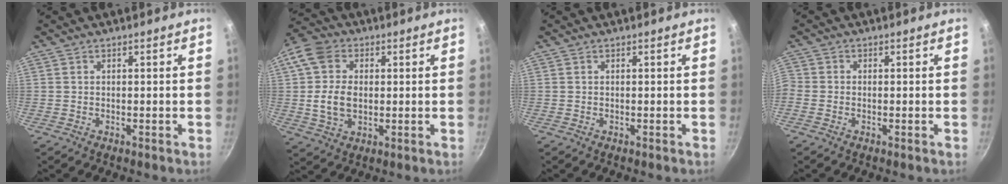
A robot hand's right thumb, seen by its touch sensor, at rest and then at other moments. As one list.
[{"total": 11.7, "force": [0.7, 8.8, 7.7], "torque": [-0.137, 0.011, 0.006]}, {"total": 0.0}, {"total": 1.8, "force": [-0.9, 1.4, 0.6], "torque": [-0.017, 0.004, -0.026]}]